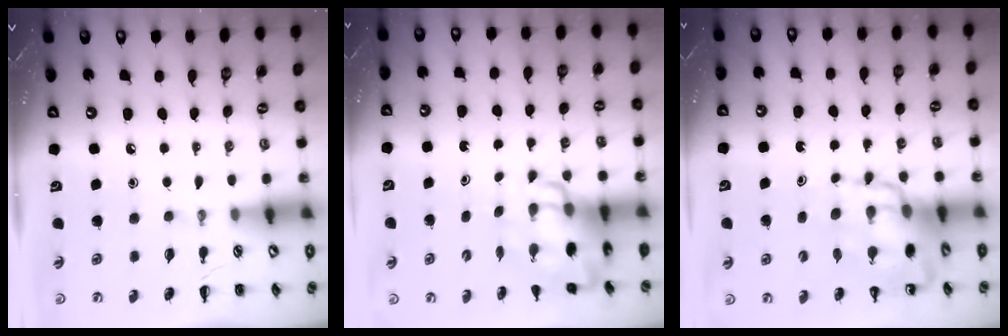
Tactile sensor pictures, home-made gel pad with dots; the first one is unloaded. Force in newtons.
{"total": 8.6, "press": 8.2, "slide": 2.3}
{"total": 12.2, "press": 11.7, "slide": 3.3}